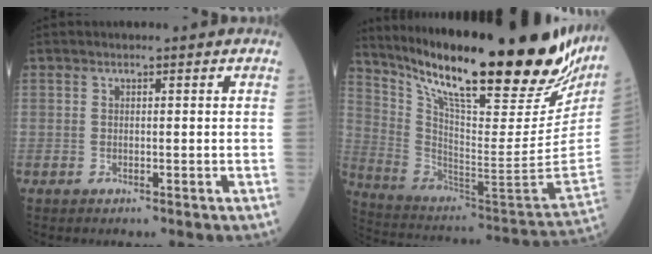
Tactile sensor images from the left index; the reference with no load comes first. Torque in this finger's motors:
{"motor_torque": [0.55, -0.65, 0.97, 0.21]}